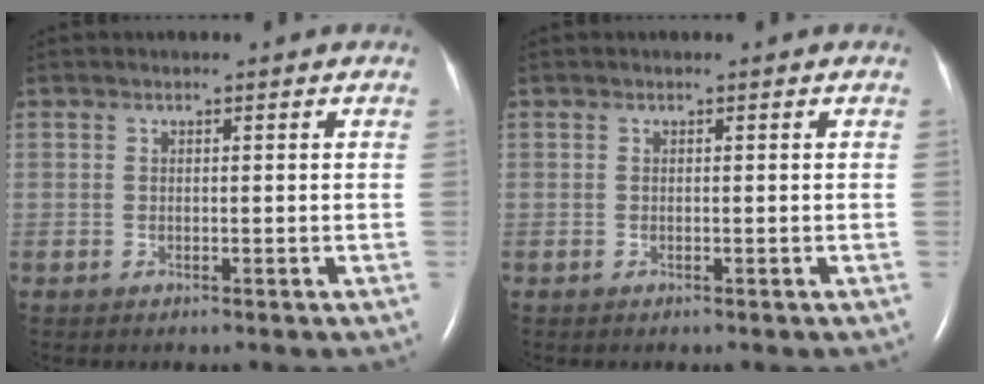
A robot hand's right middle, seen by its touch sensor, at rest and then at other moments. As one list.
[{"total": 0.0}]